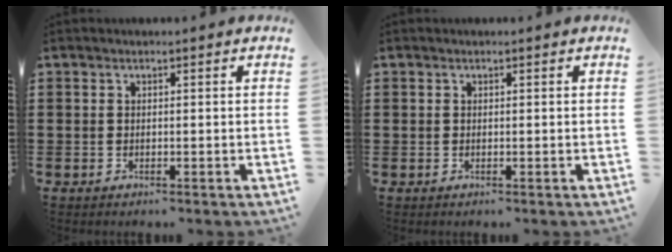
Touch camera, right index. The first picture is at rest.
{"total": 0.0}